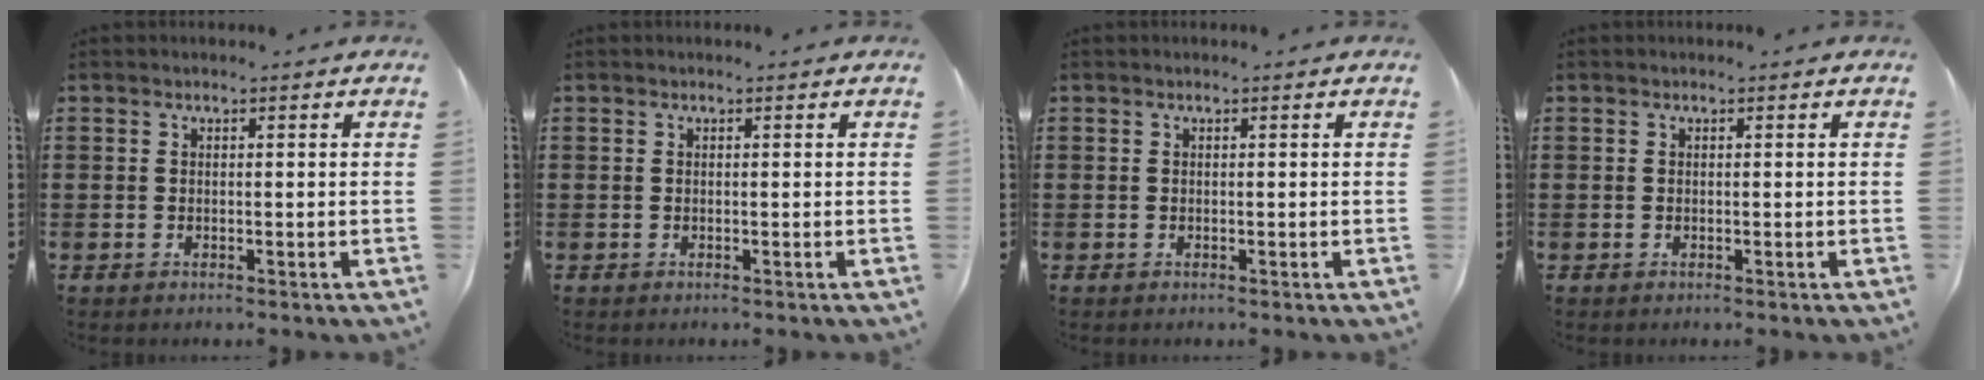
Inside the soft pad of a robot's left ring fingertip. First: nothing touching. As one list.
[{"total": 0.0}, {"total": 0.0}, {"total": 0.0}]